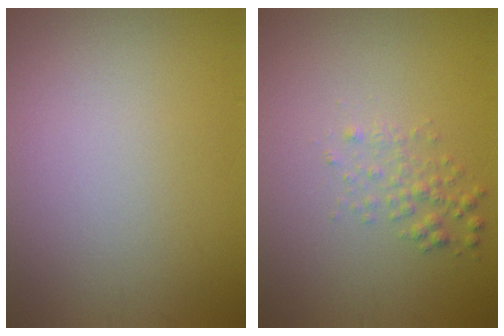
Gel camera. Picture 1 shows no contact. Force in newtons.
{"total": 1.5, "press": 1.5, "slide": 0.1}